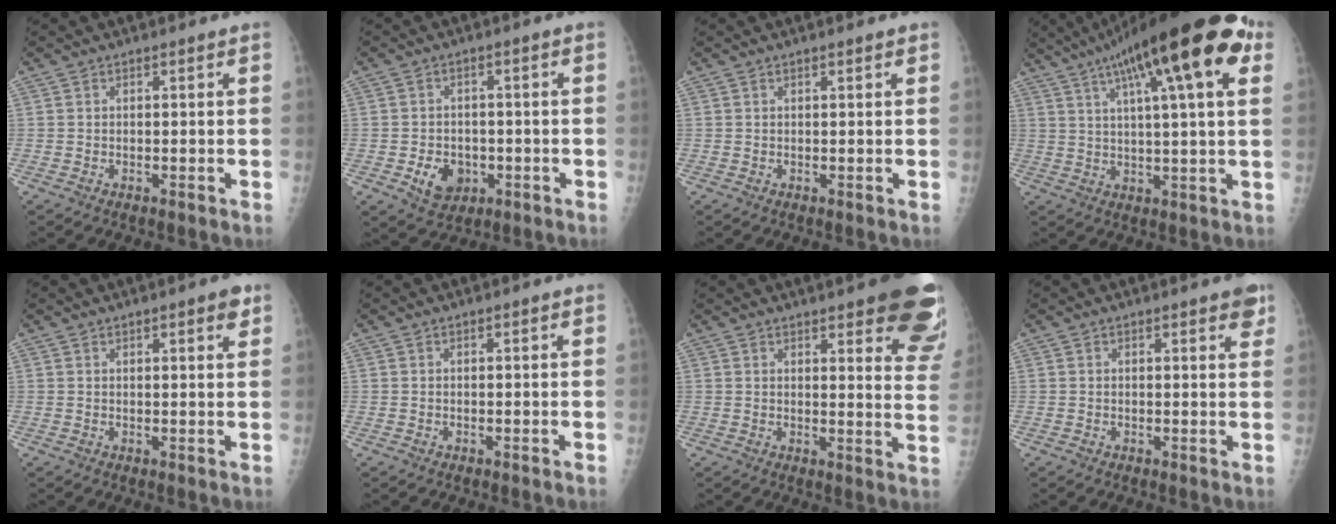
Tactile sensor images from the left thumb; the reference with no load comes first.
{"total": 6.3, "force": [-2.0, 4.9, 3.4], "torque": [-0.033, 0.008, -0.024]}
{"total": 0.8, "force": [0.6, 0.2, 0.6], "torque": [-0.007, 0.000, 0.007]}
{"total": 22.9, "force": [10.7, 5.2, 19.6], "torque": [-0.301, 0.013, 0.158]}
{"total": 2.9, "force": [1.8, 0.7, 2.1], "torque": [-0.021, -0.006, 0.021]}
{"total": 0.0}
{"total": 18.0, "force": [12.0, 4.9, 12.5], "torque": [-0.125, -0.056, 0.128]}
{"total": 3.4, "force": [2.0, 1.0, 2.5], "torque": [-0.019, -0.006, 0.019]}